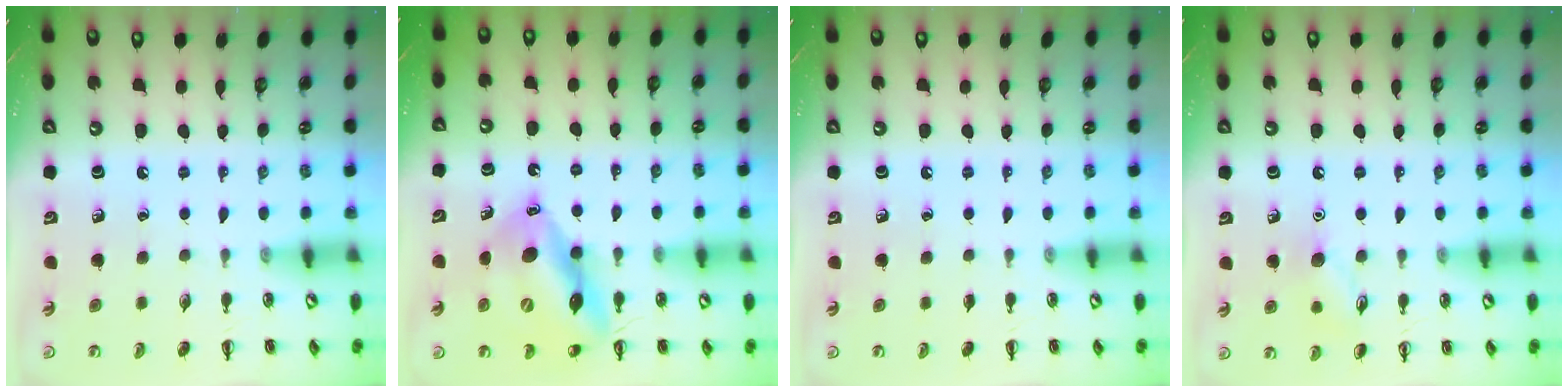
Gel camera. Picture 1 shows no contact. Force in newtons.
{"total": 15.8, "press": 15.1, "slide": 4.5}
{"total": 0.0}
{"total": 7.7, "press": 7.7, "slide": 1.0}